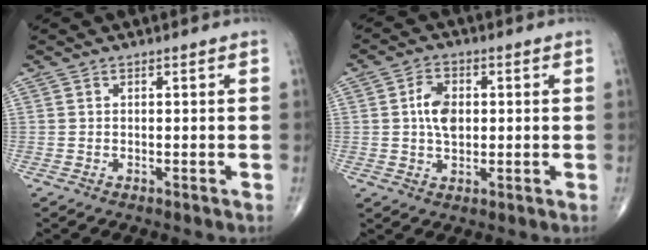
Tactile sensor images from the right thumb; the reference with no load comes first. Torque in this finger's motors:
{"motor_torque": [0.17, 0.83, 0.88, 0.18, 0.06]}